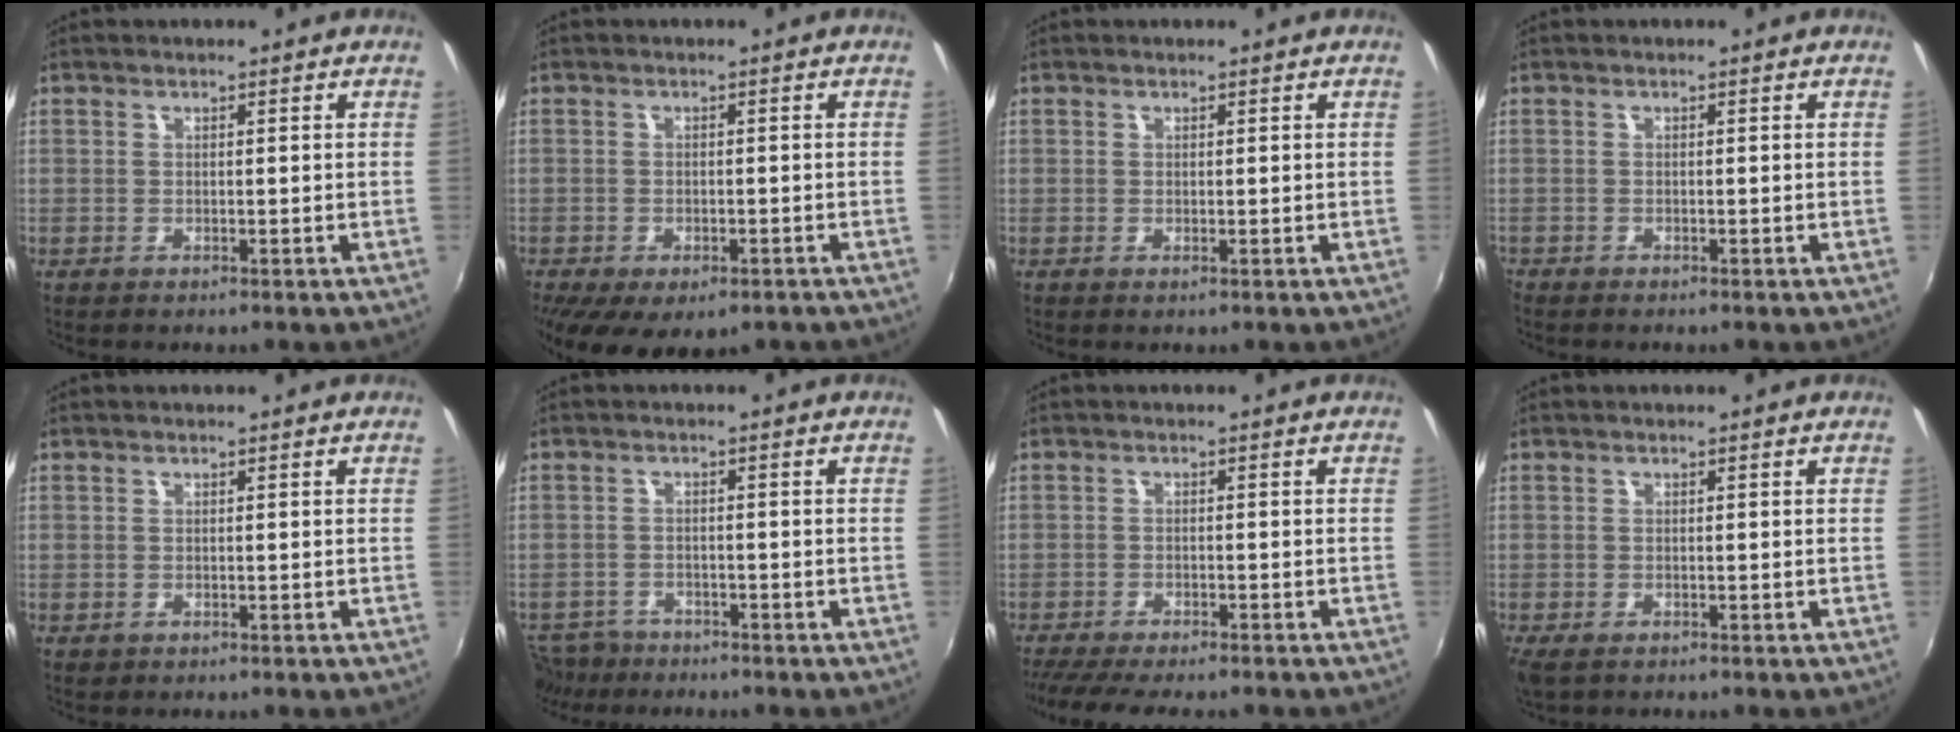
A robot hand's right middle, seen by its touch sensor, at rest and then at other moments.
{"total": 9.8, "force": [-5.8, 5.0, 6.2], "torque": [-0.133, -0.037, -0.083]}
{"total": 0.0}
{"total": 0.5, "force": [-0.5, 0.1, 0.1], "torque": [-0.001, -0.003, -0.013]}
{"total": 0.0}
{"total": 5.7, "force": [-4.8, 2.9, 1.2], "torque": [-0.042, -0.004, -0.083]}
{"total": 9.4, "force": [-8.1, 1.3, 4.6], "torque": [-0.103, -0.028, -0.131]}
{"total": 2.9, "force": [-1.8, 1.3, 1.8], "torque": [-0.036, -0.015, -0.027]}